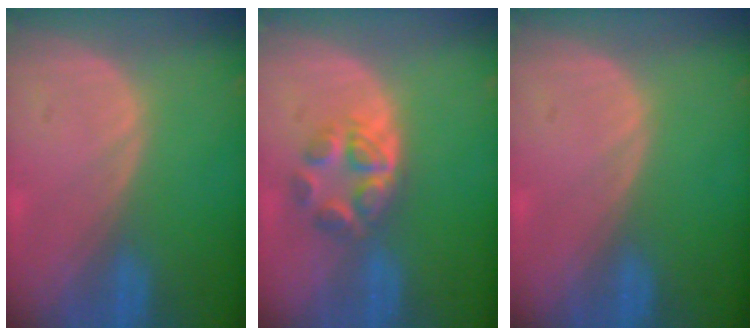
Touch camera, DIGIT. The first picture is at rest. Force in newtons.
{"total": 5.3, "press": 5.0, "slide": 1.4}
{"total": 0.0}